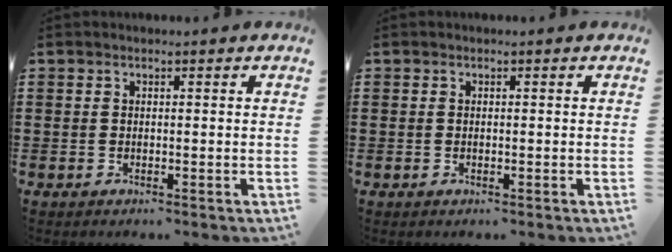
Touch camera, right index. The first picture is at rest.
{"total": 0.0}